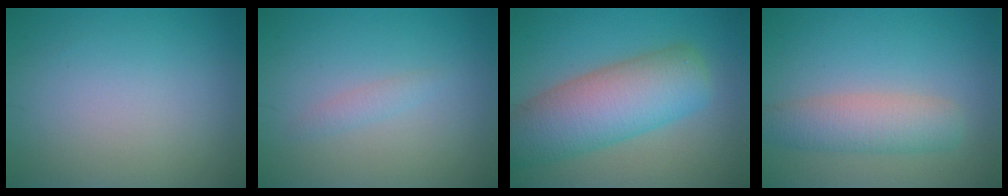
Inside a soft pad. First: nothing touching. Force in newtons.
{"total": 1.0, "press": 1.0, "slide": 0.0}
{"total": 8.6, "press": 8.6, "slide": 0.7}
{"total": 4.2, "press": 4.2, "slide": 0.3}